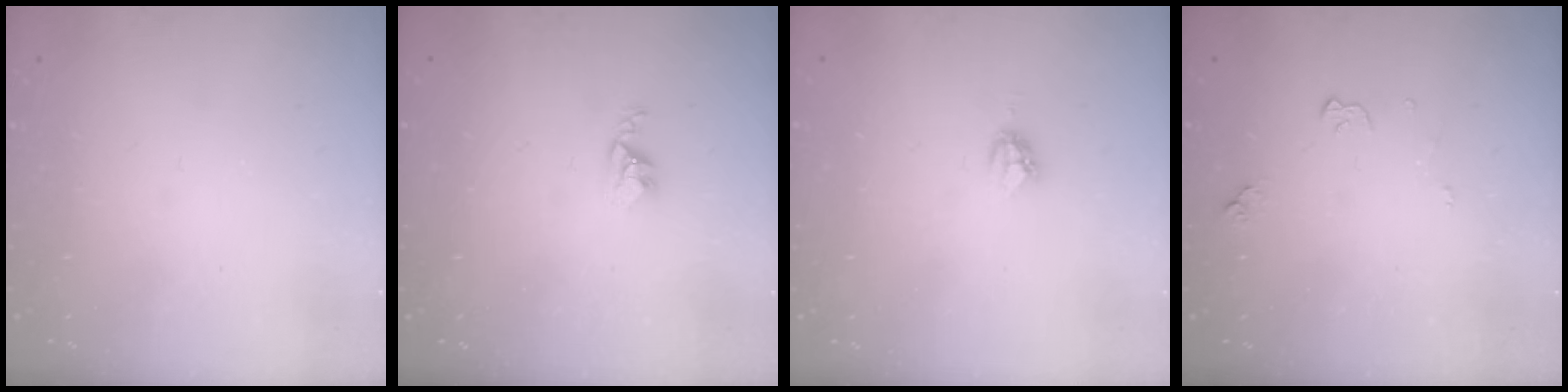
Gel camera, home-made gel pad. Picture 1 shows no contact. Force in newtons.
{"total": 2.9, "press": 2.9, "slide": 0.4}
{"total": 3.4, "press": 3.4, "slide": 0.4}
{"total": 4.8, "press": 4.7, "slide": 0.7}